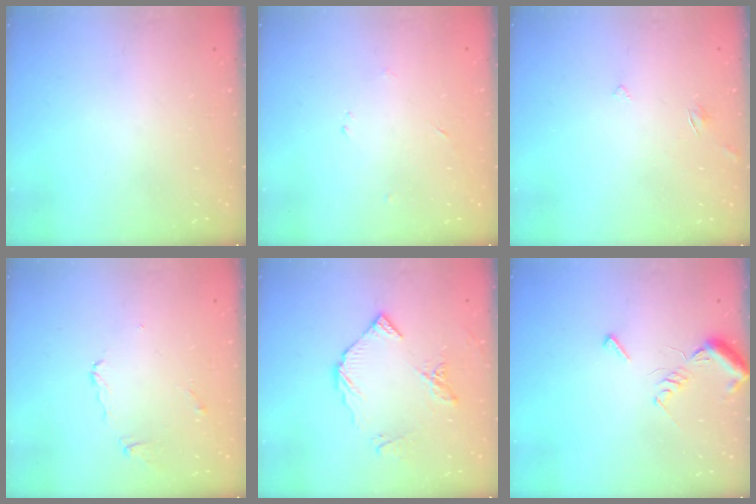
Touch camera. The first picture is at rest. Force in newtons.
{"total": 2.3, "press": 2.2, "slide": 0.3}
{"total": 2.8, "press": 2.8, "slide": 0.3}
{"total": 4.3, "press": 4.2, "slide": 0.6}
{"total": 10.1, "press": 10.0, "slide": 1.2}
{"total": 7.2, "press": 7.2, "slide": 0.7}